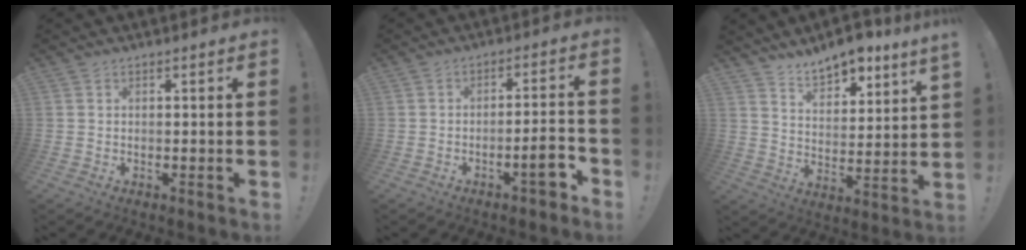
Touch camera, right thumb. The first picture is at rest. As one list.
[{"total": 7.1, "force": [-3.8, 1.3, 5.9], "torque": [-0.079, 0.014, -0.061]}, {"total": 9.2, "force": [8.2, 2.3, 3.3], "torque": [-0.056, -0.063, 0.149]}]